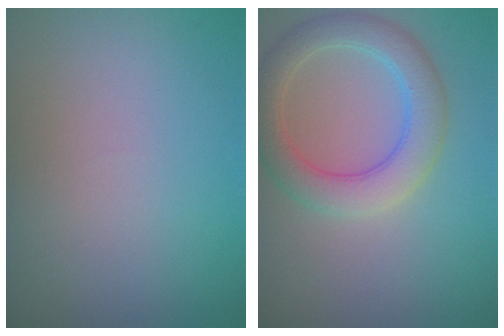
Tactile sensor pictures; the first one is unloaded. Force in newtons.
{"total": 4.7, "press": 4.7, "slide": 0.2}